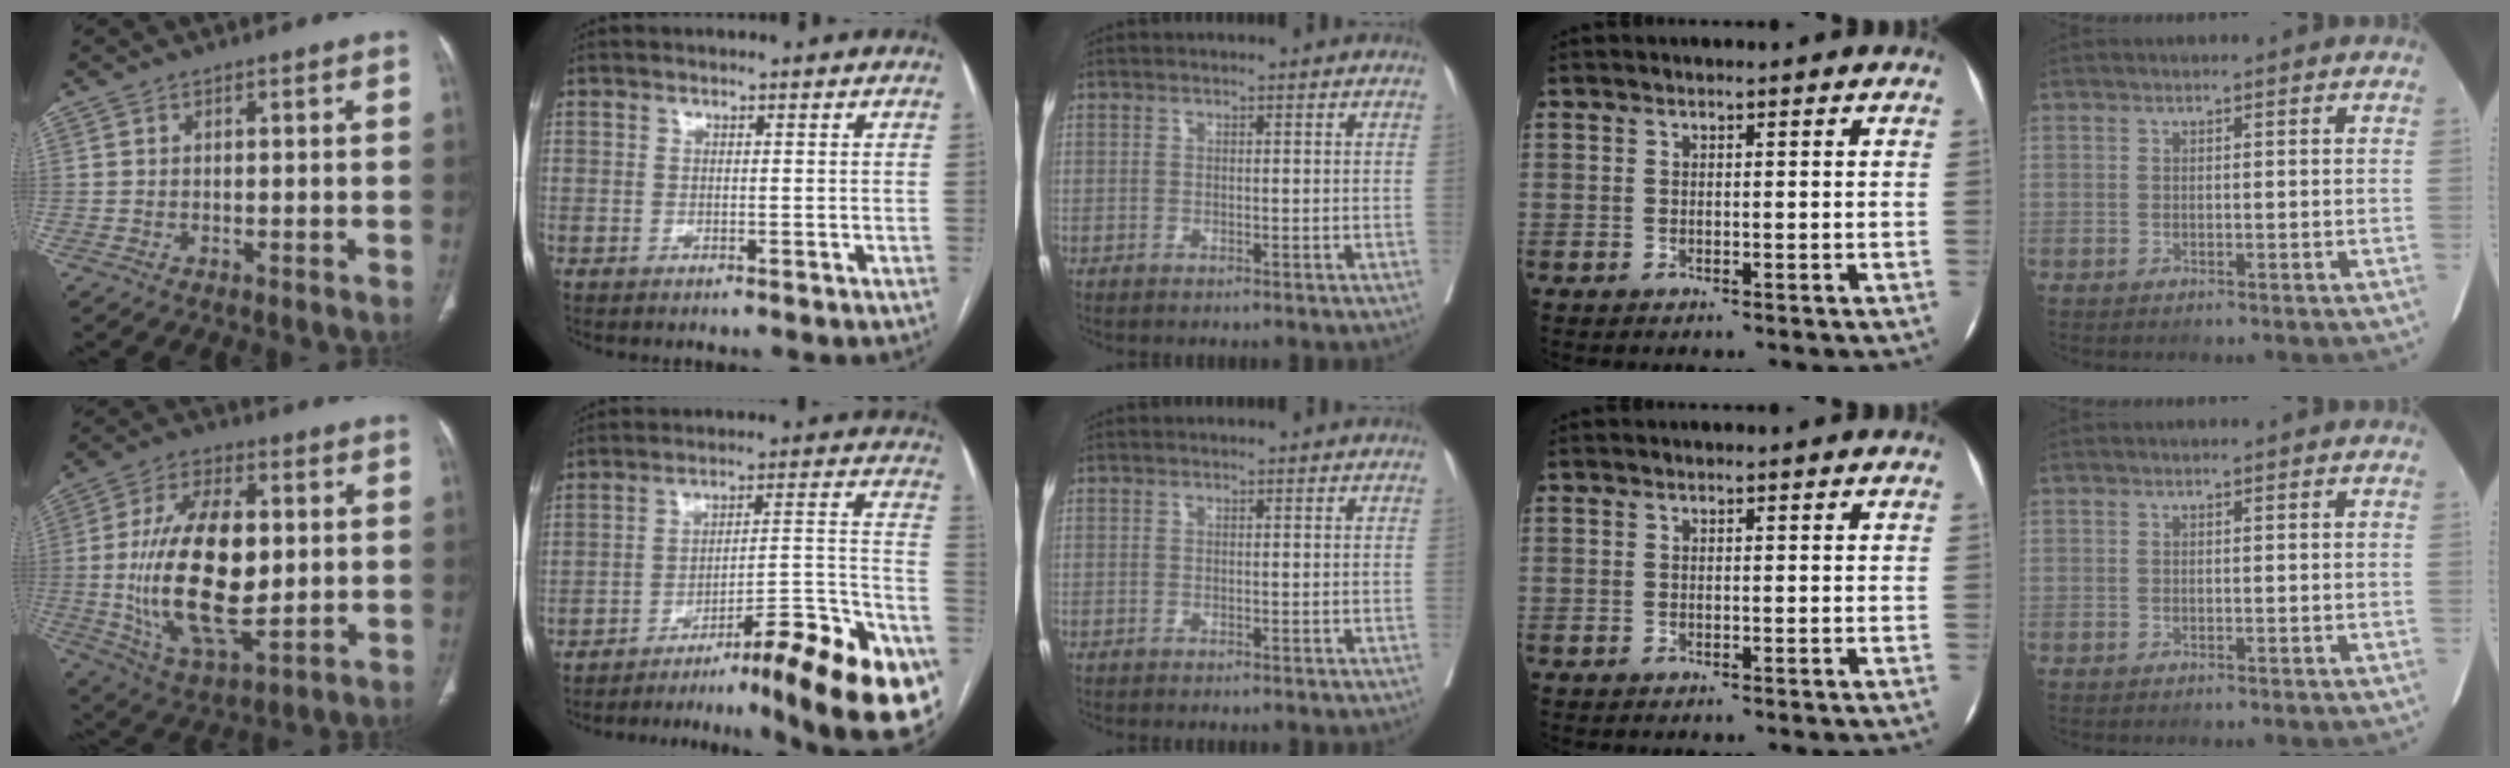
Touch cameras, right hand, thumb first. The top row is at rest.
{"thumb": {"total": 22.0, "force": [0.1, 11.0, 19.0], "torque": [-0.340, -0.008, 0.012]}, "index": {"total": 24.7, "force": [-16.7, 2.5, 18.0], "torque": [-0.140, 0.031, -0.234]}}